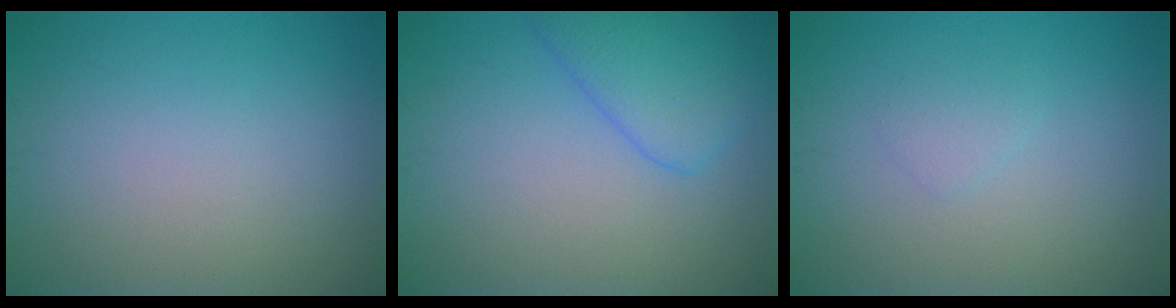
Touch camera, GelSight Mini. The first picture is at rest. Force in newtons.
{"total": 3.9, "press": 3.9, "slide": 0.3}
{"total": 0.9, "press": 0.9, "slide": 0.1}